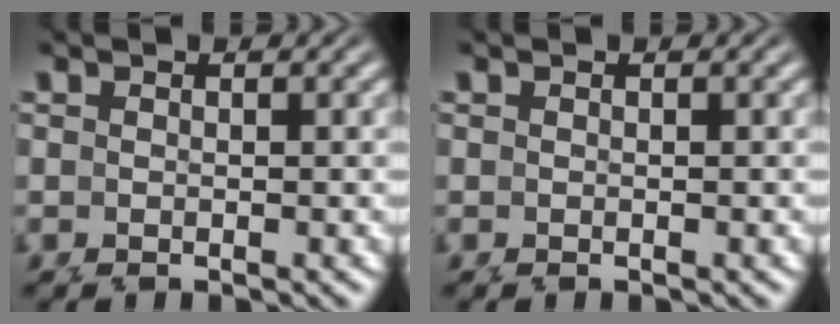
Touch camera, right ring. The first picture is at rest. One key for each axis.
{"total": 0.0}